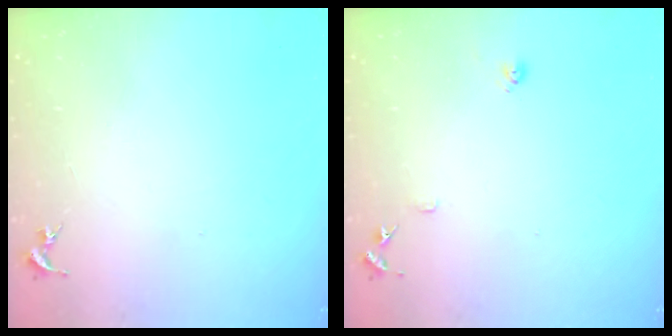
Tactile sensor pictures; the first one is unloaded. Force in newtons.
{"total": 8.3, "press": 8.3, "slide": 0.7}